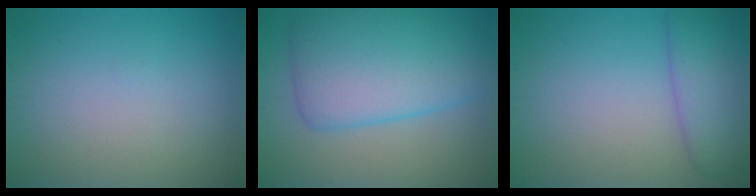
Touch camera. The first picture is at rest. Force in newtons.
{"total": 8.1, "press": 8.1, "slide": 0.2}
{"total": 4.8, "press": 4.8, "slide": 0.2}